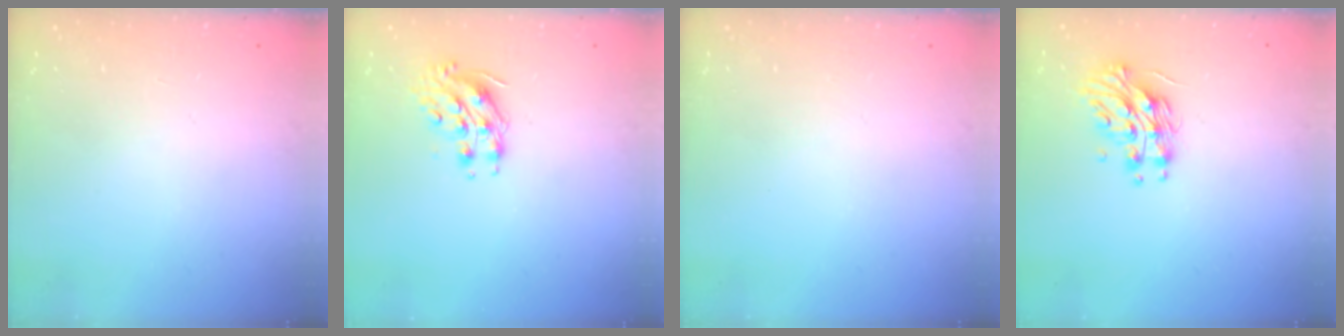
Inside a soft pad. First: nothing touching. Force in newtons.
{"total": 8.4, "press": 8.4, "slide": 0.5}
{"total": 0.0}
{"total": 11.6, "press": 11.6, "slide": 0.0}